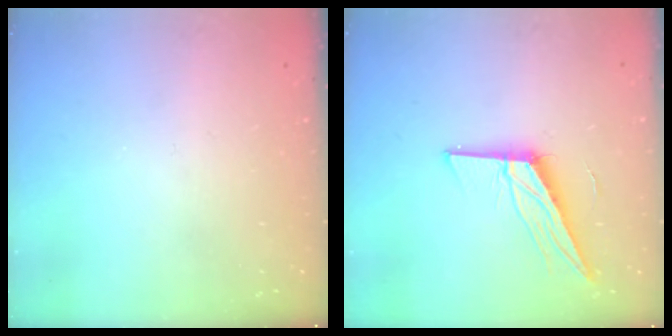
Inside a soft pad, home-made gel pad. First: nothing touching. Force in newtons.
{"total": 12.7, "press": 12.6, "slide": 1.7}